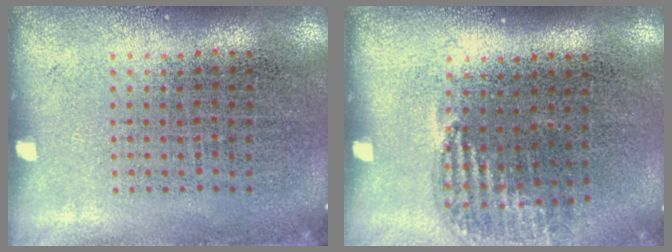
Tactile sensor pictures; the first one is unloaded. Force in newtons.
{"total": 1.0, "press": 0.9, "slide": 0.5}